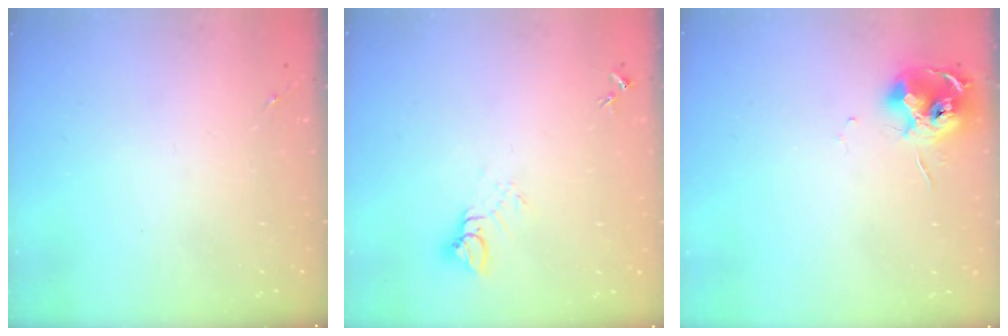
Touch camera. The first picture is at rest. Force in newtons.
{"total": 5.0, "press": 5.0, "slide": 0.4}
{"total": 12.0, "press": 11.9, "slide": 1.3}